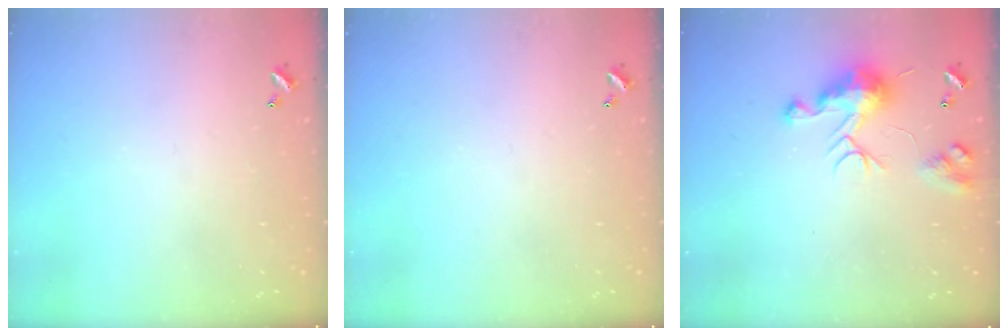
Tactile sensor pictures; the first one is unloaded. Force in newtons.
{"total": 0.0}
{"total": 9.0, "press": 9.0, "slide": 0.5}